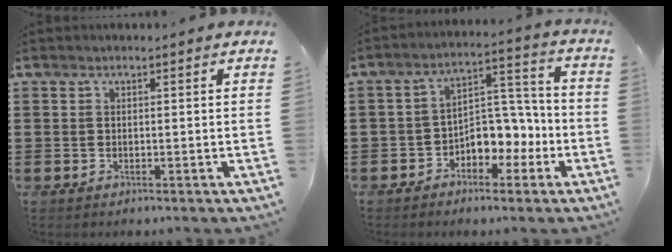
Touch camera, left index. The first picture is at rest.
{"total": 6.0, "force": [-3.1, 4.3, 2.8], "torque": [-0.056, 0.009, -0.061]}